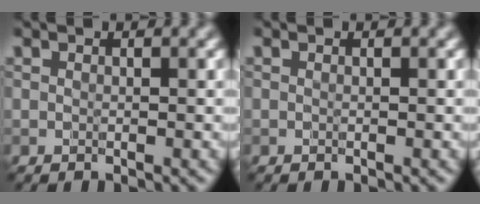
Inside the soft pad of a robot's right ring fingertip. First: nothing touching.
{"total": 0.0}